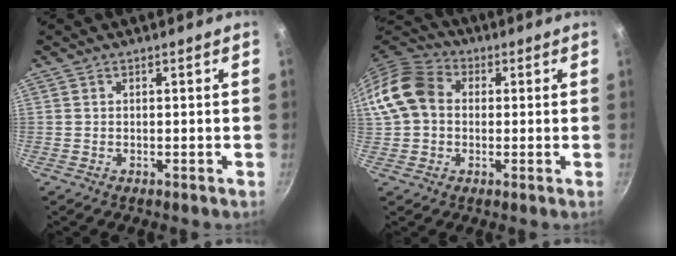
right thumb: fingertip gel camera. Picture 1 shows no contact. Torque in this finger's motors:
{"motor_torque": [-0.26, 0.84, 0.64, -0.37, 0.22]}